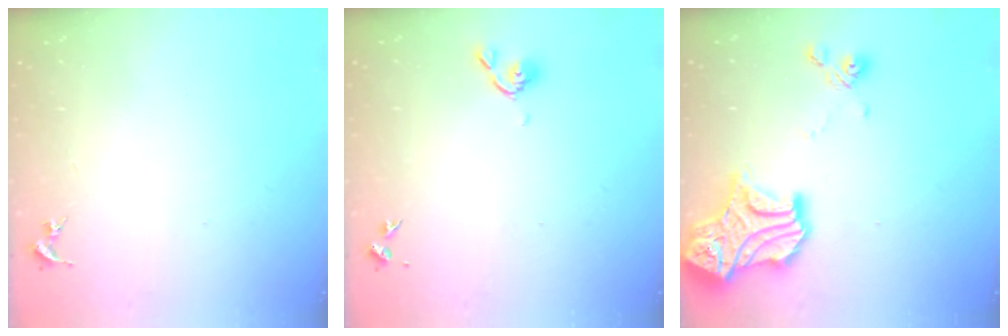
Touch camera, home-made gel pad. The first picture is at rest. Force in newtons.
{"total": 5.3, "press": 5.2, "slide": 1.1}
{"total": 17.9, "press": 17.9, "slide": 0.7}